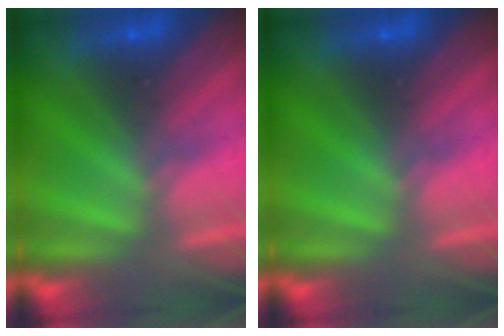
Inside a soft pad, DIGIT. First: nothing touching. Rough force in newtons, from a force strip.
{"total": 0.0}